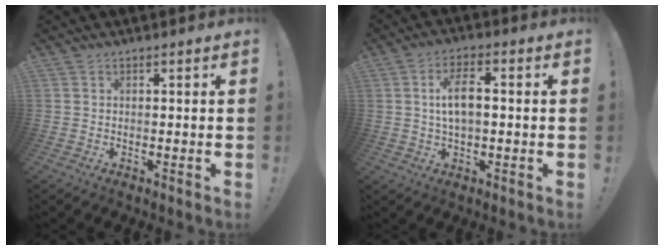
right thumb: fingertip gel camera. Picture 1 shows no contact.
{"total": 7.7, "force": [0.6, 3.4, 6.8], "torque": [-0.113, 0.012, 0.010]}